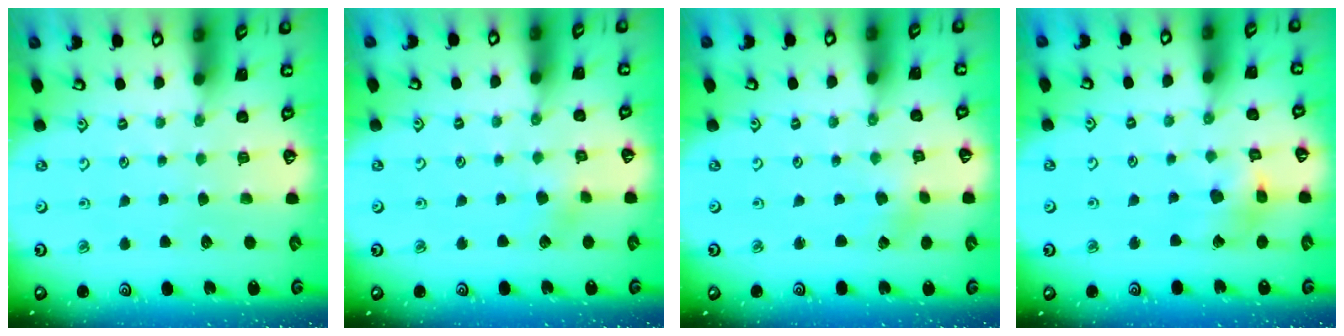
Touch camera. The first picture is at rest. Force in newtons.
{"total": 3.0, "press": 3.0, "slide": 0.3}
{"total": 0.0}
{"total": 9.5, "press": 9.4, "slide": 1.2}